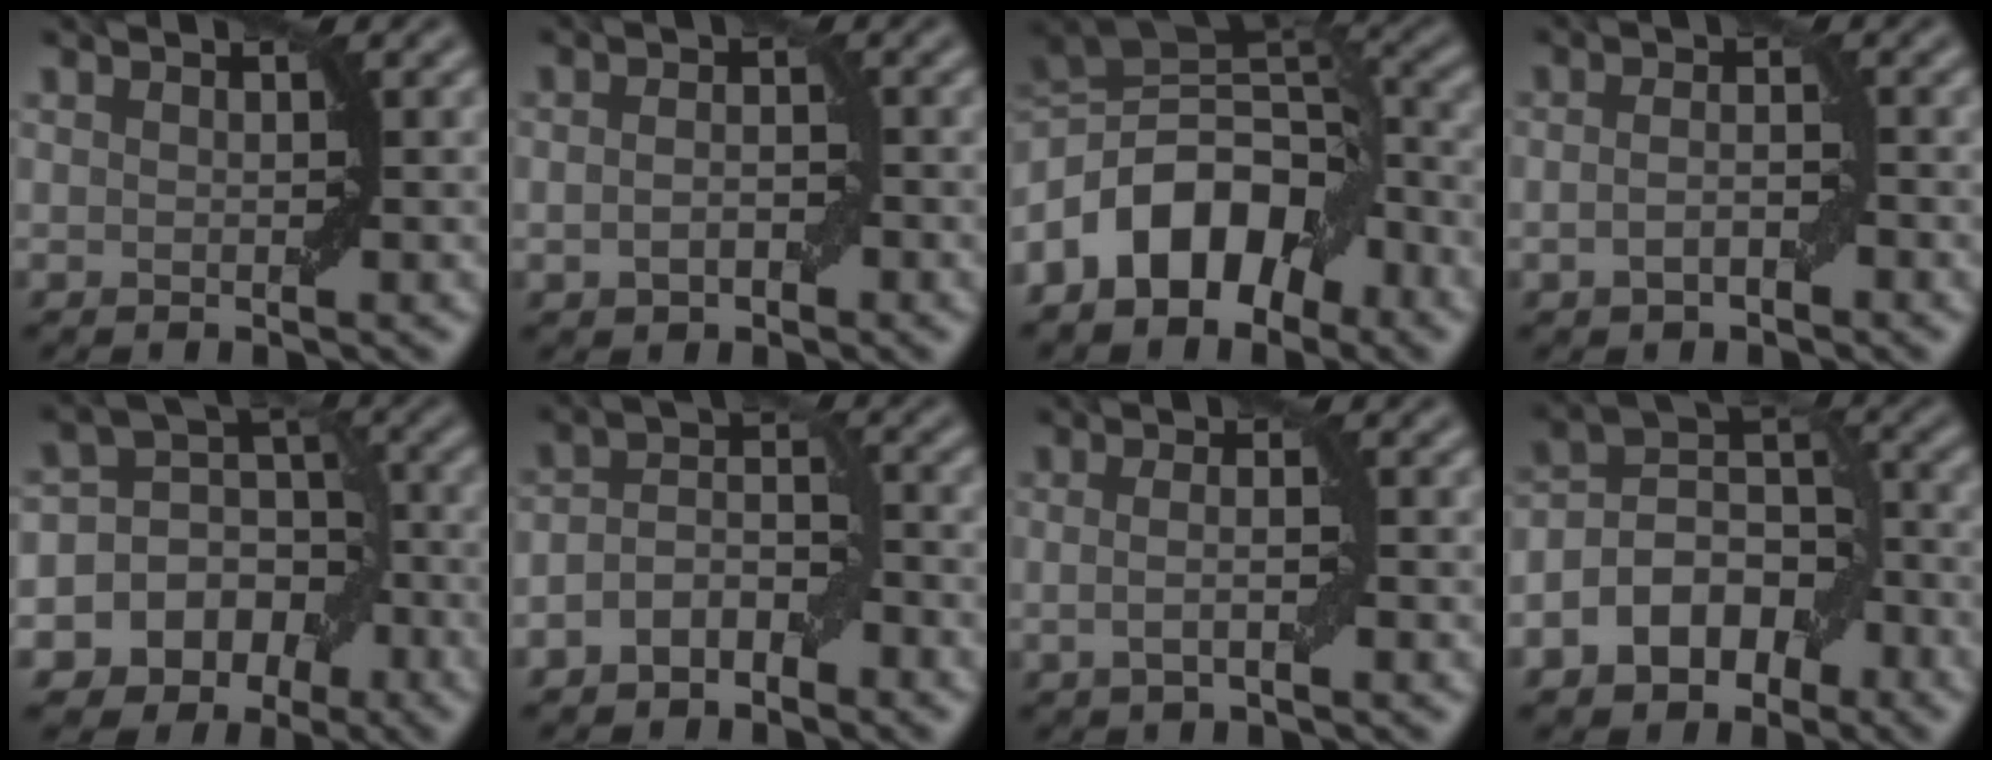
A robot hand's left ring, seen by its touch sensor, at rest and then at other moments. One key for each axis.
{"total": 2.3, "fx": -0.6, "fy": 1.4, "fz": 1.7, "tx": -0.033, "ty": 0.002, "tz": -0.012}
{"total": 10.6, "fx": -5.2, "fy": 6.1, "fz": 6.8, "tx": -0.104, "ty": 0.010, "tz": -0.111}
{"total": 2.2, "fx": -0.8, "fy": 0.9, "fz": 1.8, "tx": -0.037, "ty": 0.001, "tz": -0.017}
{"total": 9.8, "fx": -4.3, "fy": 8.2, "fz": 3.3, "tx": -0.048, "ty": 0.008, "tz": -0.084}
{"total": 3.9, "fx": -2.0, "fy": 2.3, "fz": 2.4, "tx": -0.040, "ty": 0.010, "tz": -0.041}
{"total": 2.4, "fx": -0.3, "fy": 0.6, "fz": 2.3, "tx": -0.044, "ty": -0.003, "tz": -0.007}
{"total": 7.2, "fx": -3.4, "fy": 4.7, "fz": 4.4, "tx": -0.068, "ty": 0.009, "tz": -0.073}